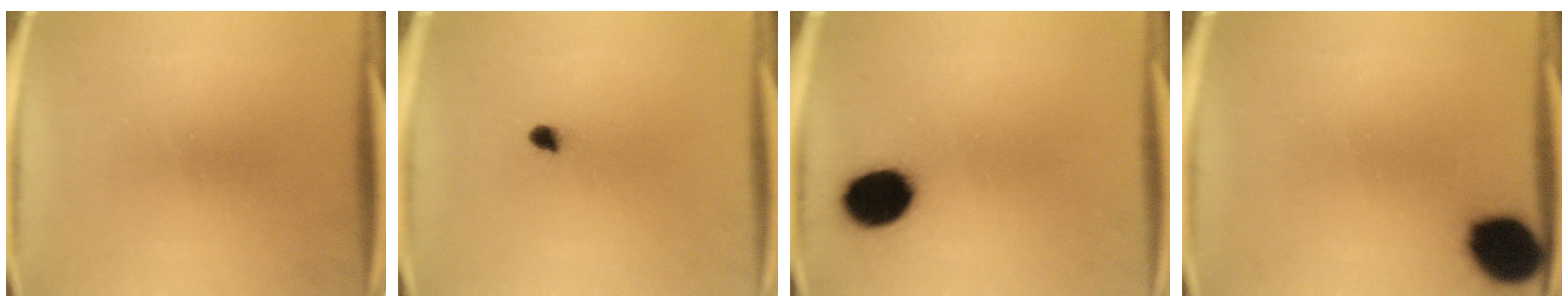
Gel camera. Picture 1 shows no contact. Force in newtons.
{"total": 1.8}
{"total": 11.5}
{"total": 14.7}